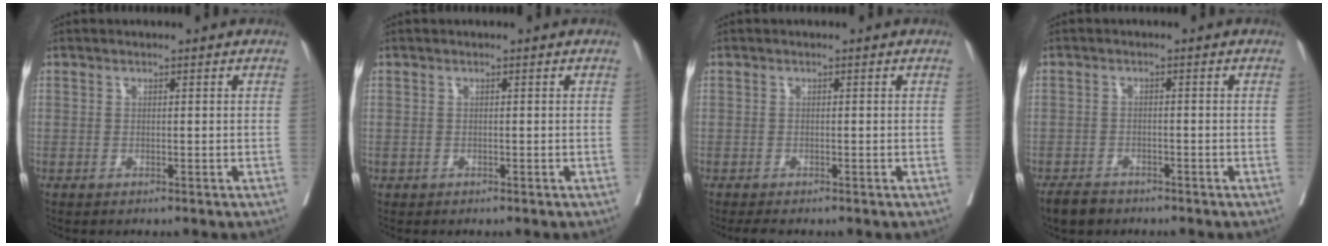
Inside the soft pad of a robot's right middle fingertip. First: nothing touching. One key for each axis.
{"total": 0.0}
{"total": 1.7, "fx": -1.4, "fy": 0.3, "fz": 0.8, "tx": -0.013, "ty": -0.006, "tz": -0.022}
{"total": 3.5, "fx": -2.9, "fy": 1.7, "fz": 1.0, "tx": -0.017, "ty": -0.001, "tz": -0.048}